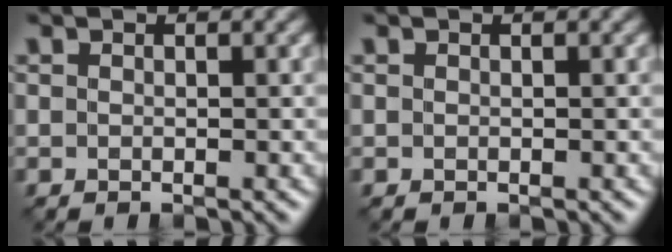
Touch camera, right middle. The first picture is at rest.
{"total": 0.0}